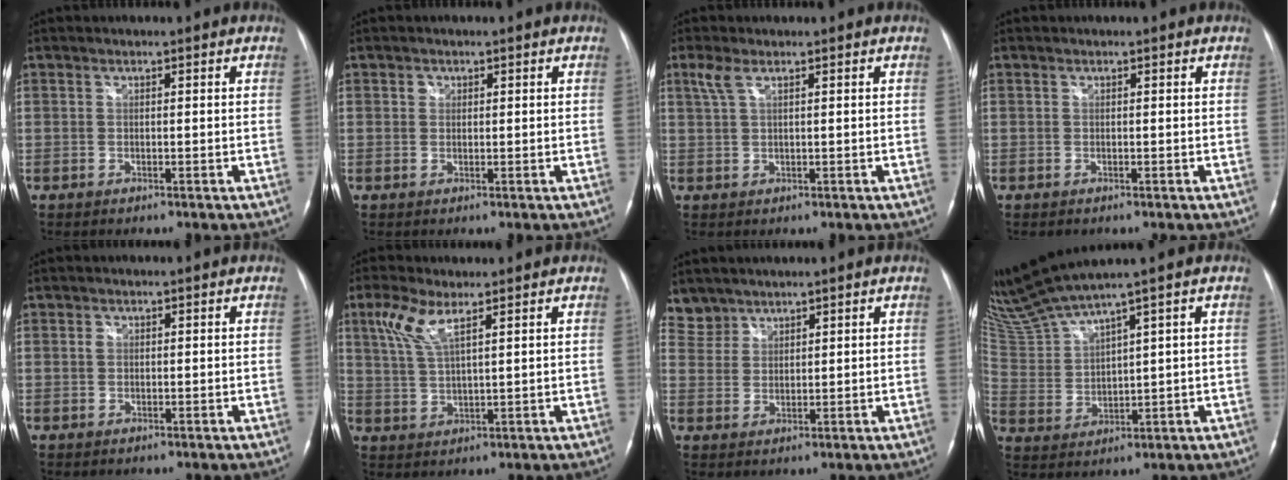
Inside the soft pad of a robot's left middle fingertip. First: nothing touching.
{"total": 1.0, "force": [0.4, 0.9, 0.2], "torque": [0.001, 0.001, 0.005]}
{"total": 2.5, "force": [1.5, 0.7, 2.0], "torque": [-0.058, 0.016, 0.038]}
{"total": 0.0}
{"total": 0.8, "force": [0.3, 0.6, 0.4], "torque": [-0.007, 0.001, 0.006]}
{"total": 5.9, "force": [3.3, 1.2, 4.8], "torque": [-0.115, 0.011, 0.072]}
{"total": 3.7, "force": [3.2, 1.7, -0.6], "torque": [0.020, 0.009, 0.067]}
{"total": 7.8, "force": [7.1, -1.6, 2.9], "torque": [-0.080, 0.000, 0.160]}